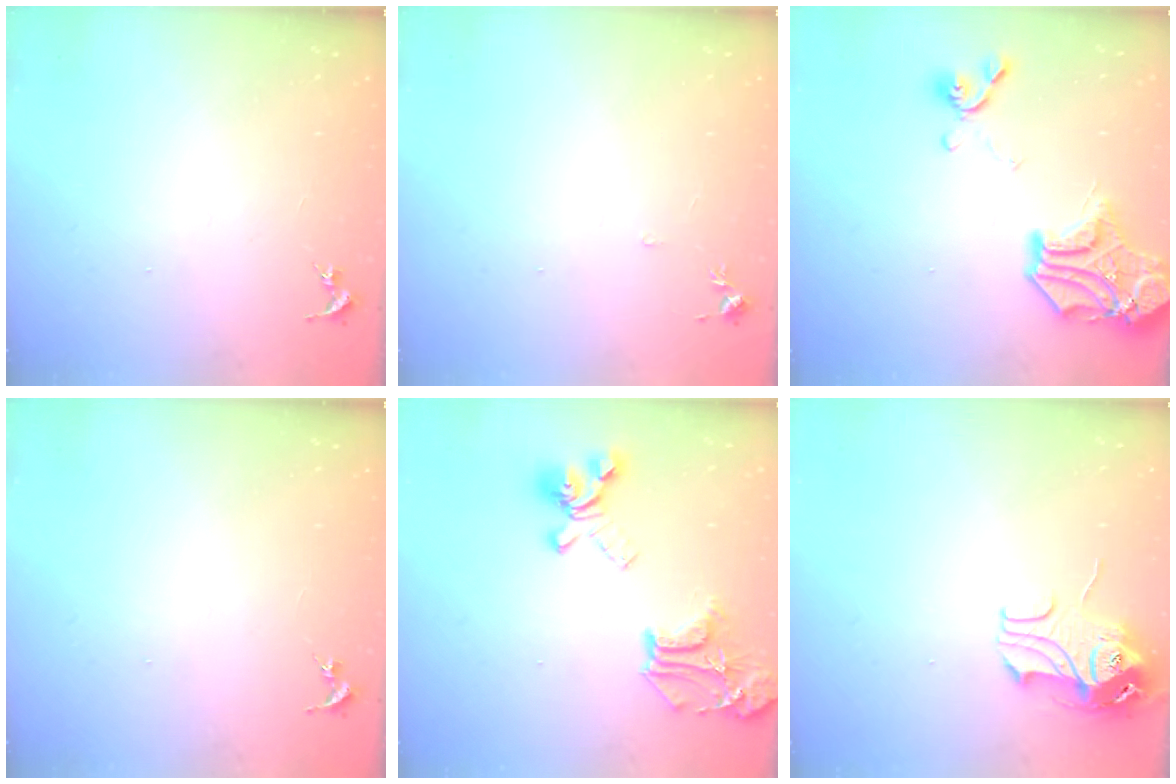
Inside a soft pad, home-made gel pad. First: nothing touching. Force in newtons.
{"total": 4.3, "press": 4.2, "slide": 0.6}
{"total": 17.6, "press": 17.6, "slide": 1.5}
{"total": 0.0}
{"total": 20.8, "press": 20.7, "slide": 1.6}
{"total": 10.9, "press": 10.9, "slide": 1.1}